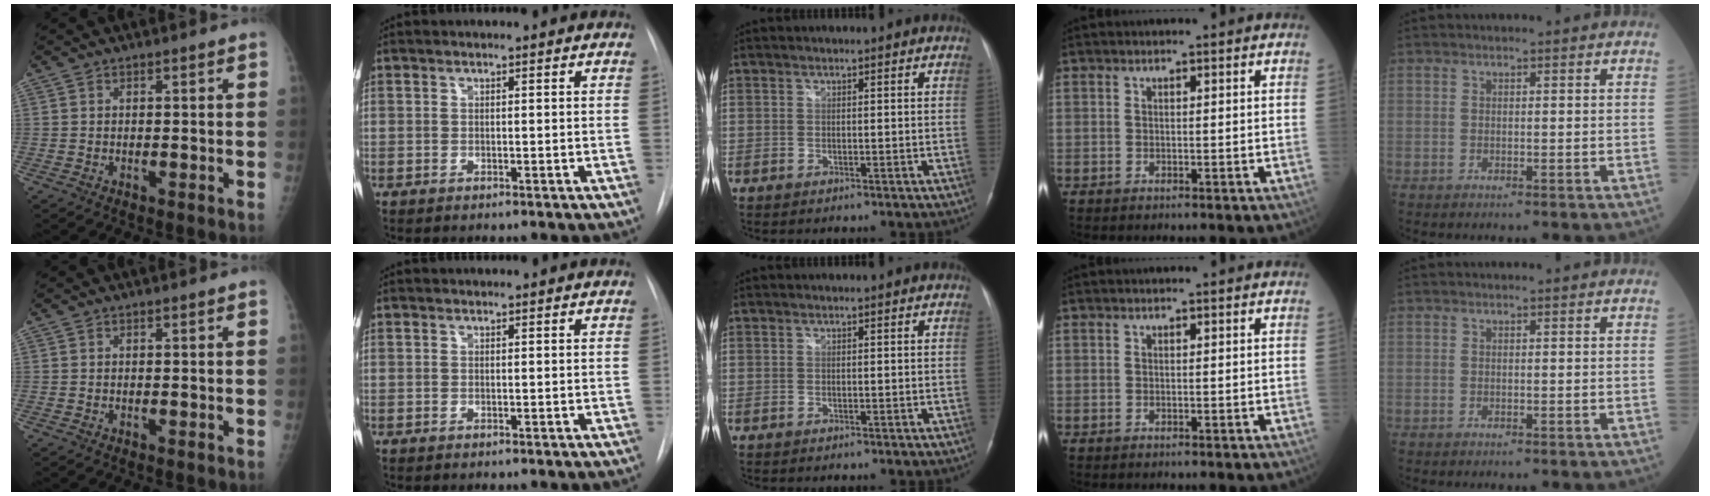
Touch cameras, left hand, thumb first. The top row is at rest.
{}